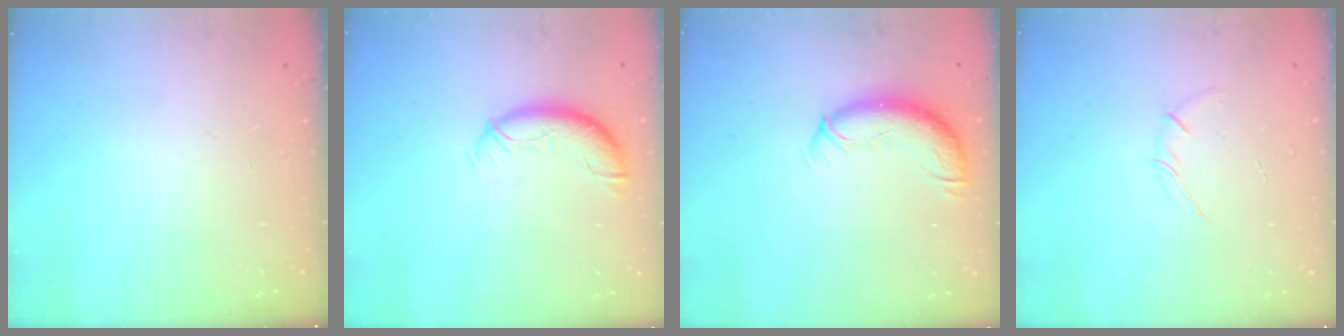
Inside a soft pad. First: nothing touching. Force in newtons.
{"total": 9.8, "press": 9.5, "slide": 2.3}
{"total": 10.6, "press": 10.2, "slide": 2.7}
{"total": 2.7, "press": 2.6, "slide": 0.7}